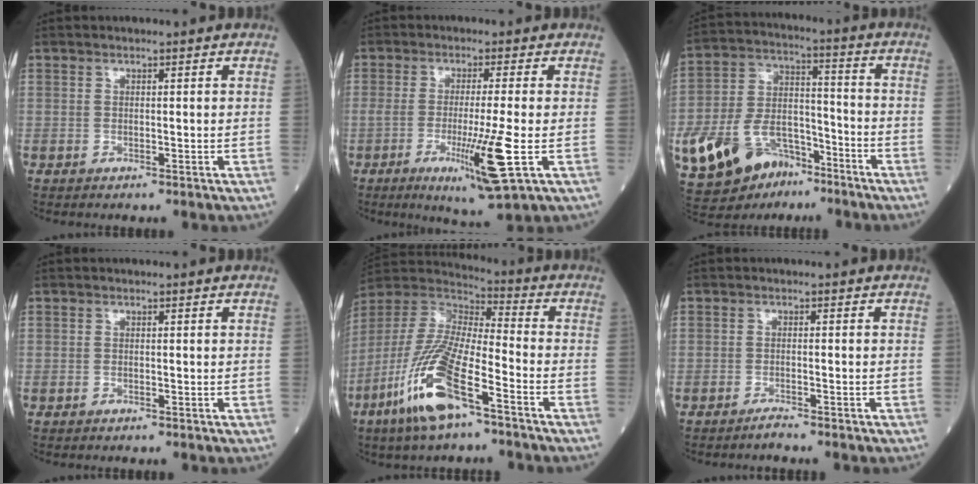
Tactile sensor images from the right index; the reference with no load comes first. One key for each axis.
{"total": 9.2, "fx": -2.6, "fy": -1.0, "fz": 8.8, "tx": -0.156, "ty": -0.032, "tz": -0.043}
{"total": 20.7, "fx": -12.1, "fy": 11.9, "fz": 11.9, "tx": -0.285, "ty": 0.009, "tz": -0.207}
{"total": 0.0}
{"total": 16.9, "fx": -8.5, "fy": 3.6, "fz": 14.1, "tx": -0.314, "ty": -0.028, "tz": -0.162}
{"total": 1.4, "fx": -1.3, "fy": -0.3, "fz": 0.5, "tx": -0.011, "ty": -0.001, "tz": -0.022}